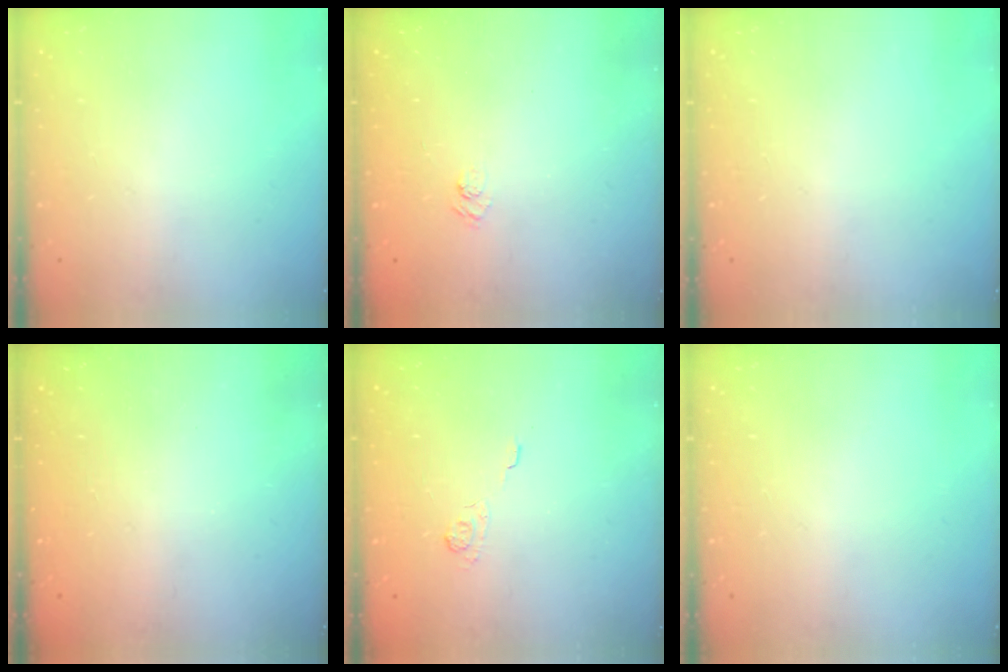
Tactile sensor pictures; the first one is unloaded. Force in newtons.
{"total": 2.3, "press": 1.8, "slide": 1.3}
{"total": 0.0}
{"total": 2.4, "press": 2.3, "slide": 0.7}
{"total": 1.9, "press": 1.3, "slide": 1.3}
{"total": 0.0}